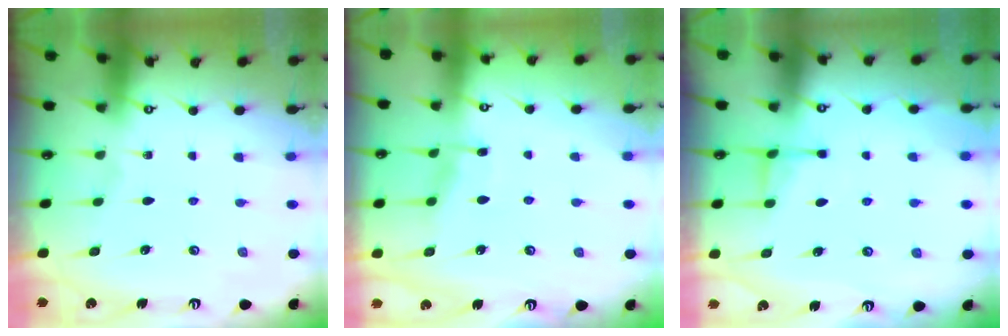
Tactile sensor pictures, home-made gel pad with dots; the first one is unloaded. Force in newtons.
{"total": 5.8, "press": 5.7, "slide": 0.6}
{"total": 4.2, "press": 4.1, "slide": 0.6}